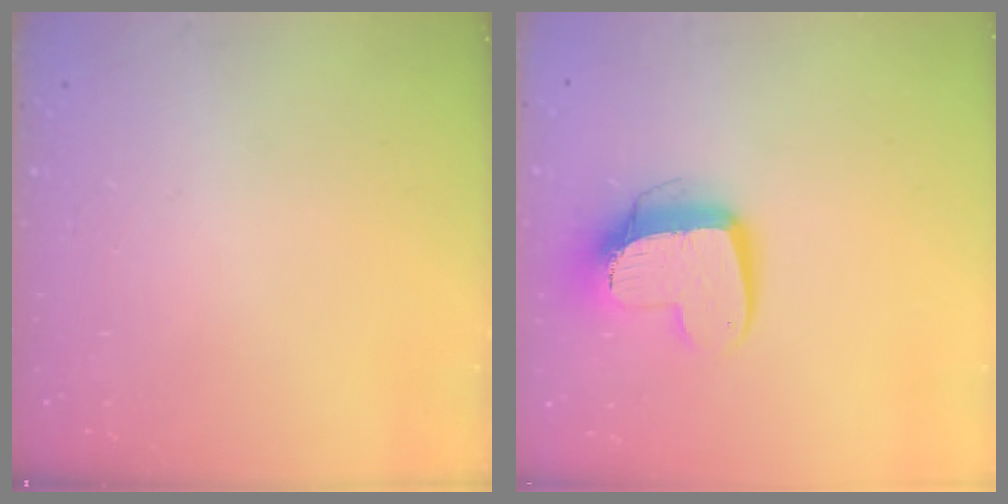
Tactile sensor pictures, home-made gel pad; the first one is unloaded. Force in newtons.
{"total": 12.1, "press": 12.0, "slide": 1.2}